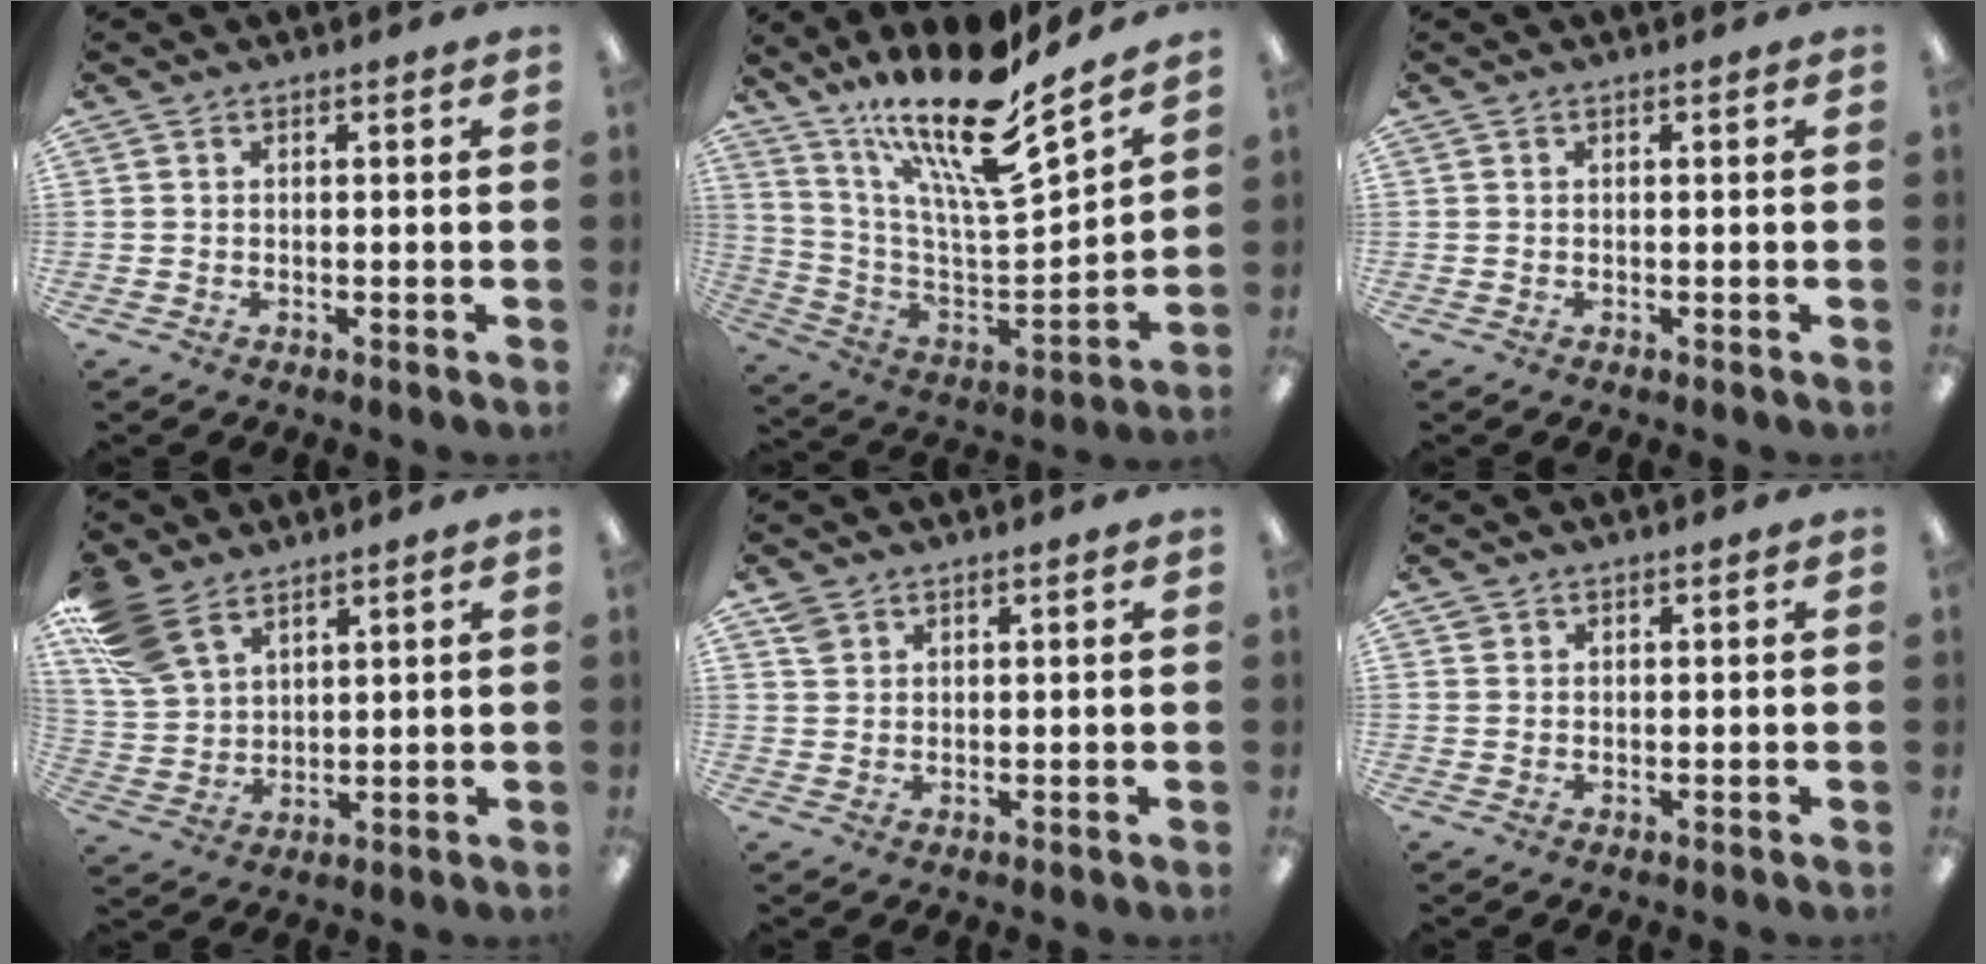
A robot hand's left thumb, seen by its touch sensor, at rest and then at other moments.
{"total": 19.9, "force": [14.8, 4.1, 12.6], "torque": [-0.211, -0.115, 0.244]}
{"total": 0.0}
{"total": 11.6, "force": [7.6, 6.7, 5.6], "torque": [-0.136, -0.016, 0.151]}
{"total": 2.8, "force": [2.0, 1.8, 0.7], "torque": [-0.010, -0.005, 0.039]}
{"total": 1.0, "force": [0.7, 0.7, 0.0], "torque": [-0.002, 0.001, 0.015]}